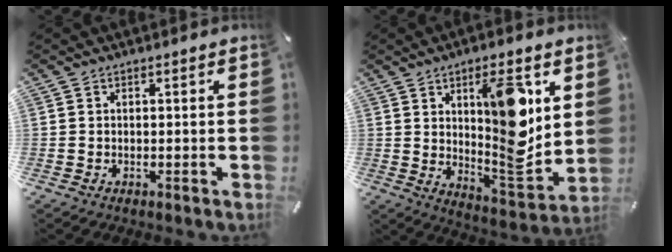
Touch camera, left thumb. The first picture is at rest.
{"total": 15.1, "force": [5.2, 4.8, 13.3], "torque": [-0.184, -0.039, 0.080]}